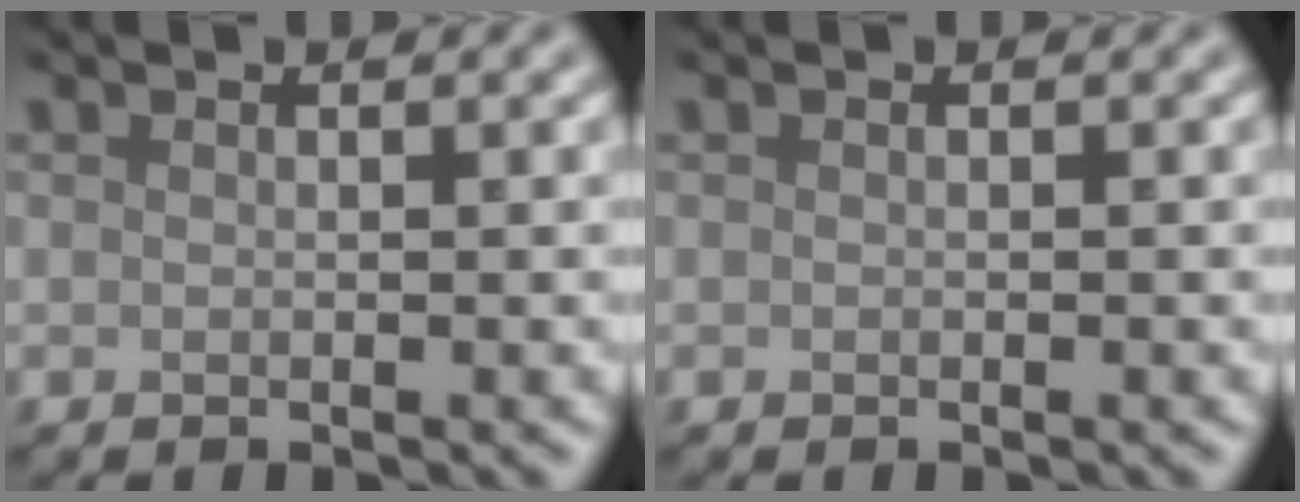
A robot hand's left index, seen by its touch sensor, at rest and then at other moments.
{"total": 0.0}